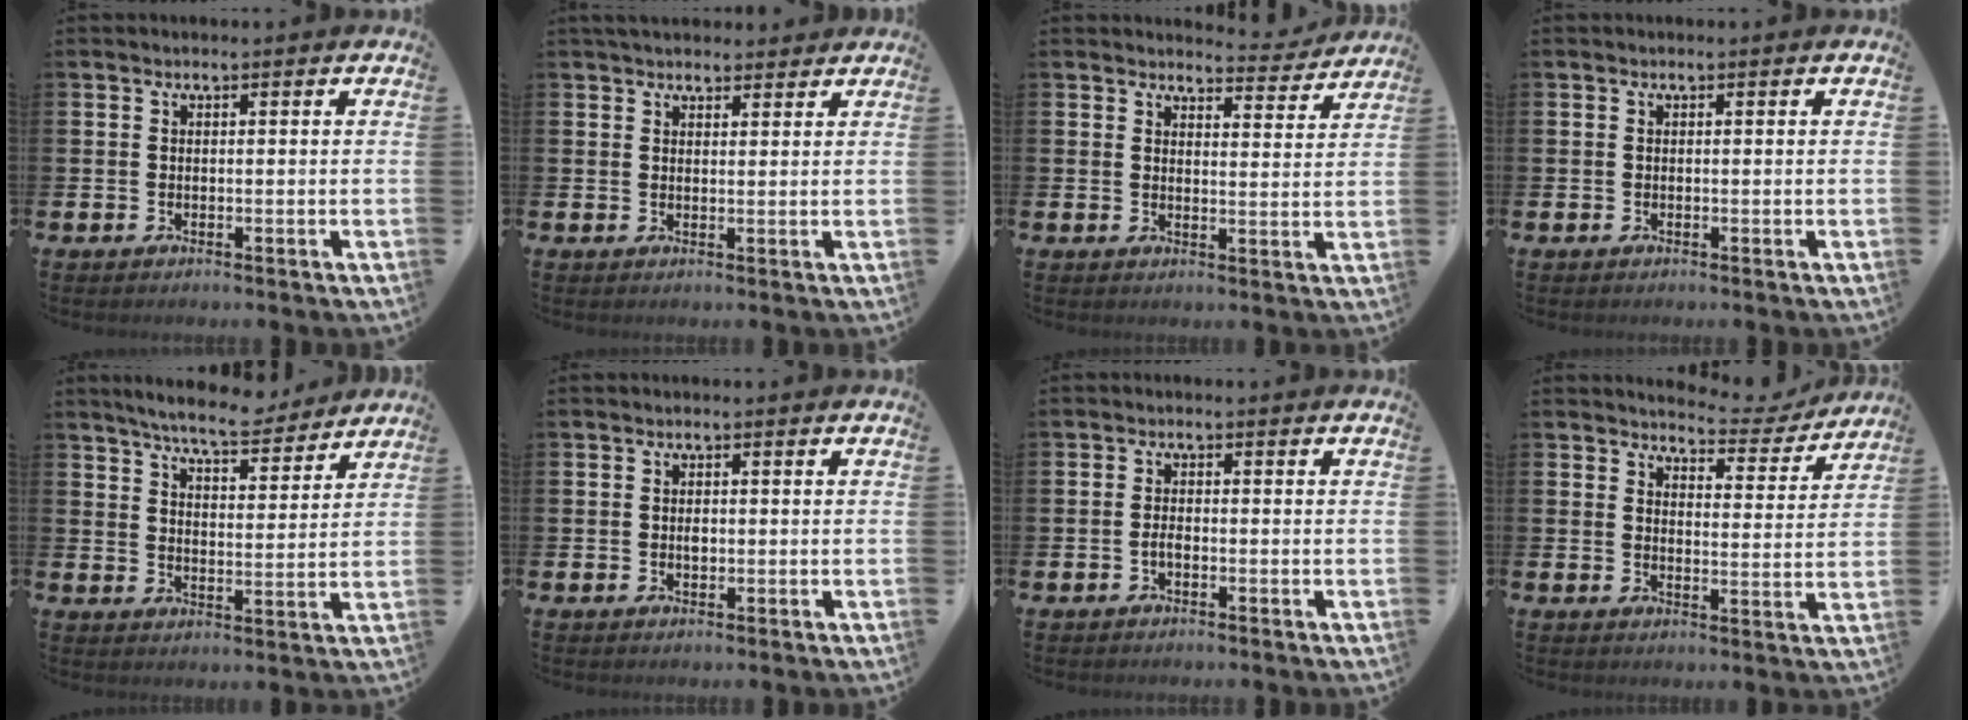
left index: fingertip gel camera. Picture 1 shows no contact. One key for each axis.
{"total": 3.0, "fx": 2.9, "fy": 0.9, "fz": 0.4, "tx": -0.005, "ty": -0.011, "tz": 0.052}
{"total": 4.2, "fx": 4.2, "fy": 0.7, "fz": 0.2, "tx": 0.001, "ty": -0.033, "tz": 0.072}
{"total": 0.0}
{"total": 7.3, "fx": 7.0, "fy": 0.7, "fz": 2.0, "tx": -0.048, "ty": -0.040, "tz": 0.123}
{"total": 1.1, "fx": 0.0, "fy": 0.8, "fz": 0.8, "tx": -0.006, "ty": 0.001, "tz": -0.003}
{"total": 1.3, "fx": -0.5, "fy": 0.5, "fz": 1.0, "tx": -0.017, "ty": 0.000, "tz": -0.011}
{"total": 5.0, "fx": 4.8, "fy": 1.2, "fz": 0.6, "tx": -0.021, "ty": -0.034, "tz": 0.082}